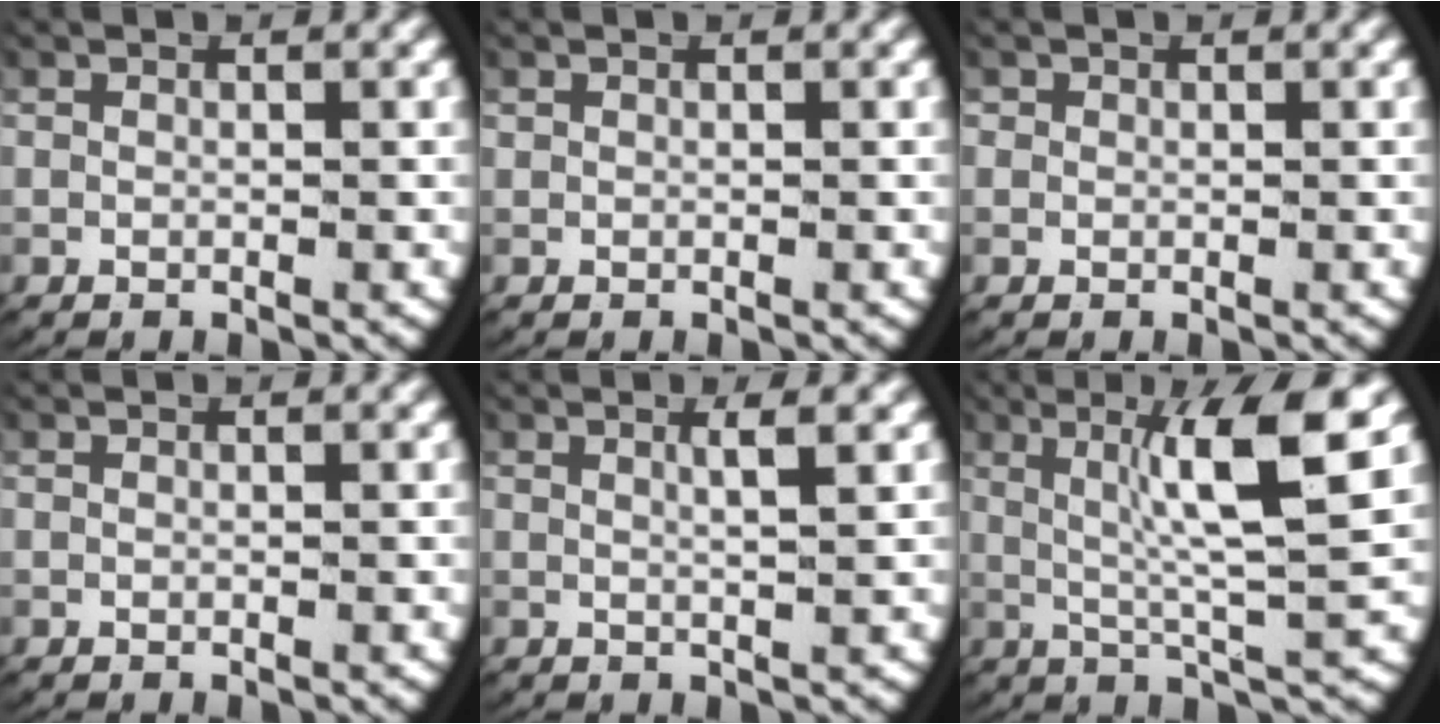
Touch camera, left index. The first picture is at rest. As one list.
[{"total": 0.0}, {"total": 0.6, "force": [0.2, 0.5, 0.0], "torque": [-0.003, -0.007, 0.005]}, {"total": 0.0}, {"total": 1.8, "force": [0.8, -0.3, 1.6], "torque": [-0.035, -0.005, 0.019]}, {"total": 7.8, "force": [2.1, 1.3, 7.4], "torque": [-0.121, 0.004, 0.034]}]